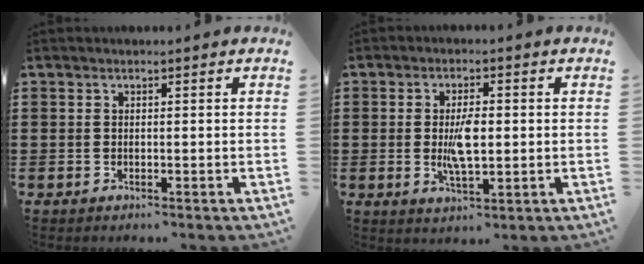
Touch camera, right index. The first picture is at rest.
{"total": 5.9, "force": [0.0, 2.3, 5.4], "torque": [-0.113, -0.001, -0.005]}